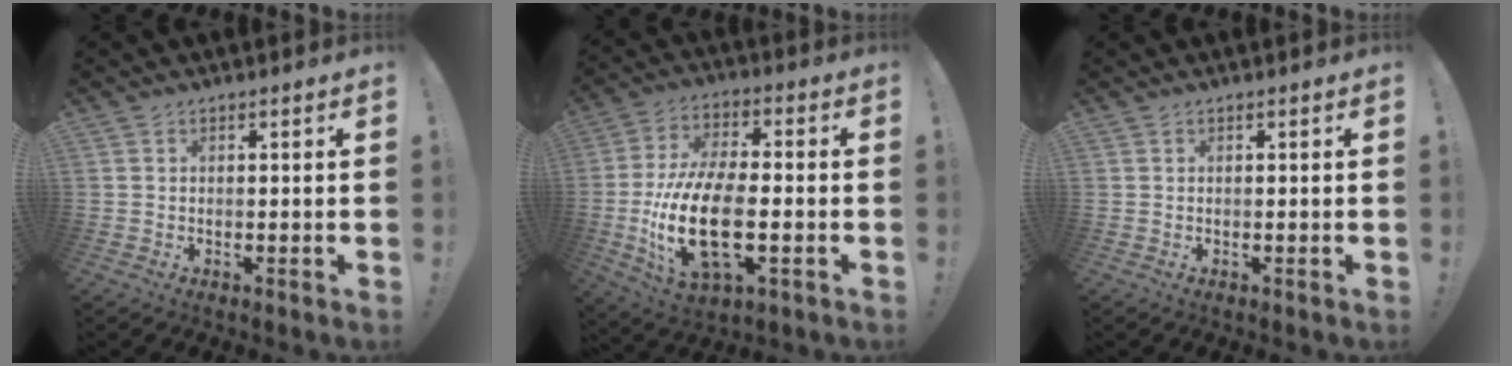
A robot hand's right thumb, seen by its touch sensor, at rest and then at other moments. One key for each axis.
{"total": 19.6, "fx": -3.5, "fy": 9.5, "fz": 16.8, "tx": -0.333, "ty": -0.003, "tz": -0.054}
{"total": 0.0}